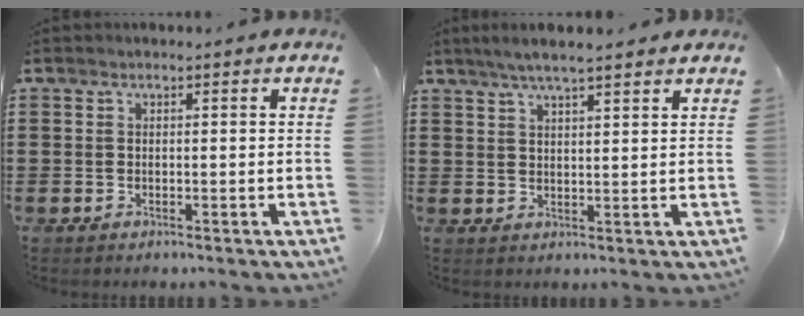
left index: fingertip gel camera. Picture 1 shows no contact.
{"total": 4.2, "force": [3.4, 0.3, 2.5], "torque": [-0.056, -0.001, 0.059]}